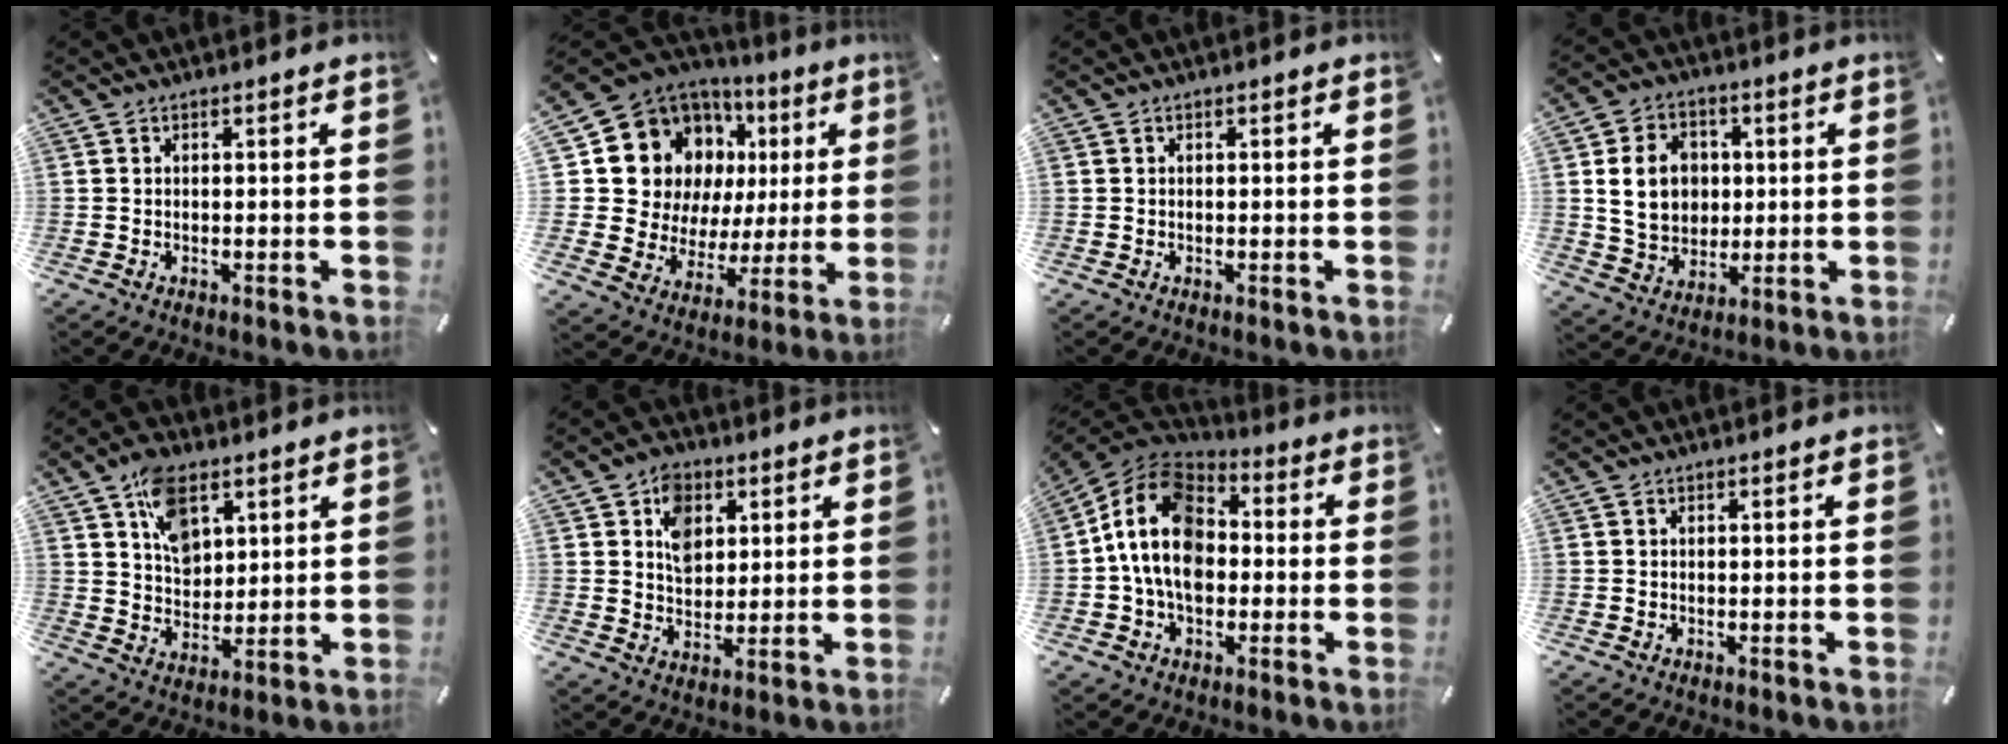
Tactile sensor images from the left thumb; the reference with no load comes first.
{"total": 16.5, "force": [6.4, 13.8, 6.4], "torque": [-0.107, -0.048, 0.142]}
{"total": 0.0}
{"total": 11.5, "force": [1.5, 9.7, 6.0], "torque": [-0.114, 0.012, 0.030]}
{"total": 10.1, "force": [5.0, 6.8, 5.5], "torque": [-0.086, -0.009, 0.091]}
{"total": 7.7, "force": [3.0, 6.2, 3.4], "torque": [-0.055, 0.002, 0.052]}
{"total": 14.7, "force": [-1.8, 10.9, 9.7], "torque": [-0.204, 0.027, -0.036]}
{"total": 0.0}